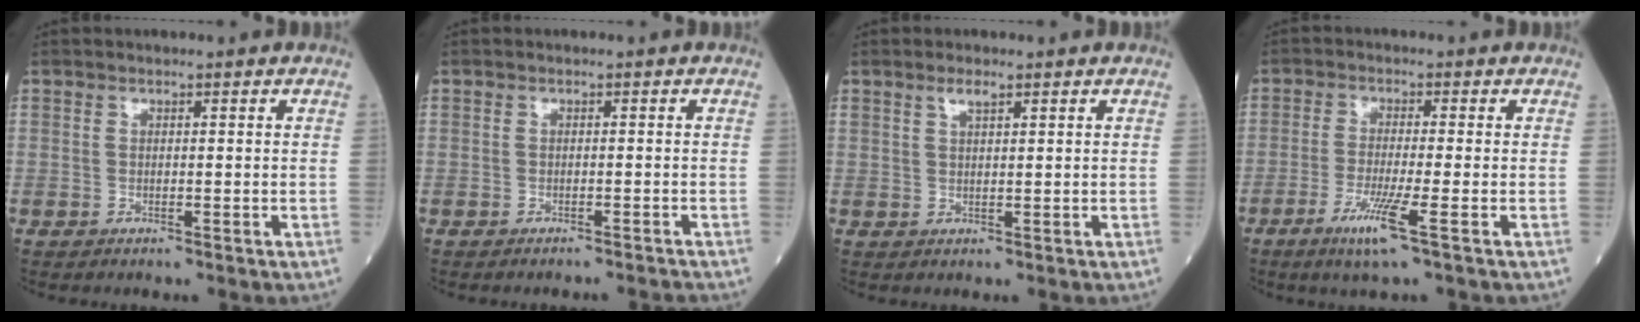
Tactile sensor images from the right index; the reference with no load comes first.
{"total": 3.1, "force": [-3.0, -0.4, 0.4], "torque": [-0.003, -0.009, -0.036]}
{"total": 1.8, "force": [1.2, 0.4, 1.3], "torque": [-0.028, 0.003, 0.025]}
{"total": 5.9, "force": [-3.0, -0.6, 5.1], "torque": [-0.103, -0.018, -0.059]}